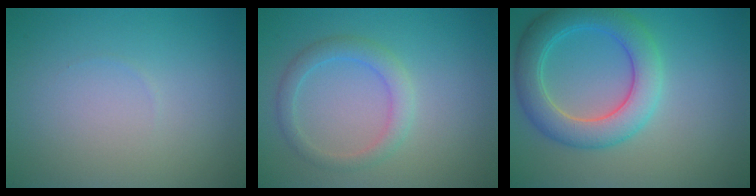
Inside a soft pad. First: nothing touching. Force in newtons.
{"total": 2.4, "press": 2.4, "slide": 0.1}
{"total": 5.8, "press": 5.8, "slide": 0.2}